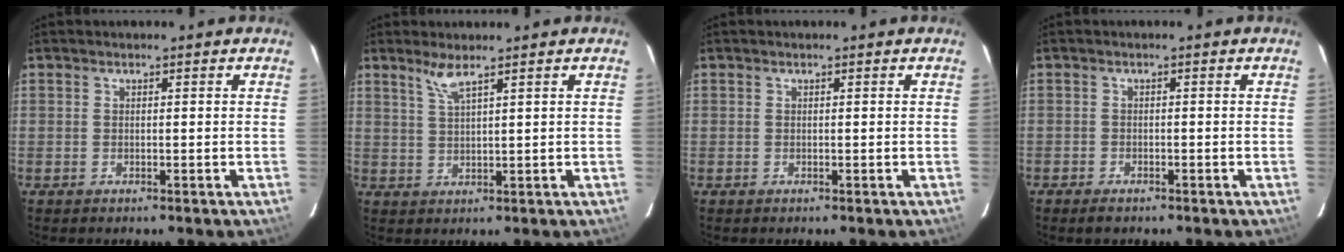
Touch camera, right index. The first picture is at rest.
{"total": 3.1, "force": [2.3, -0.2, 2.1], "torque": [-0.046, -0.003, 0.048]}
{"total": 0.0}
{"total": 2.1, "force": [-1.6, 1.1, 0.7], "torque": [-0.022, -0.001, -0.028]}